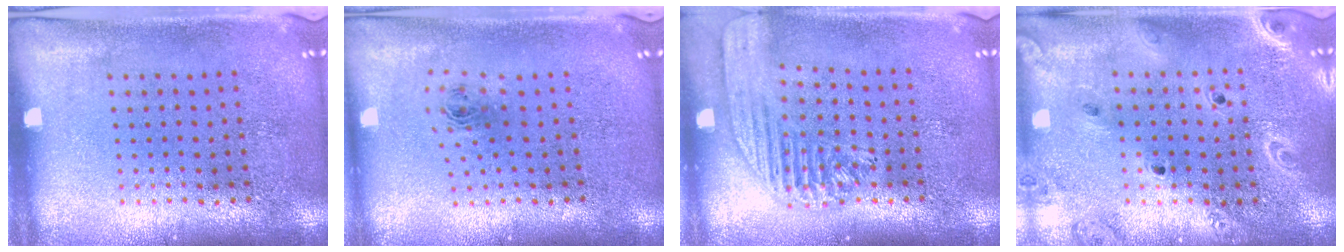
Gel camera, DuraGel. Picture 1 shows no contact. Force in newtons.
{"total": 0.8, "press": 0.3, "slide": 0.7}
{"total": 1.8, "press": 1.6, "slide": 0.7}
{"total": 2.1, "press": 1.9, "slide": 0.8}